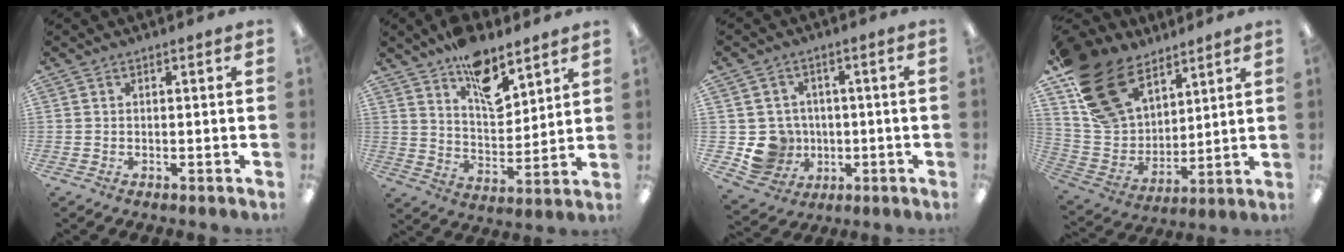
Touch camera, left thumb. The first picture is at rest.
{"total": 12.5, "force": [8.7, 5.5, 7.0], "torque": [-0.095, -0.055, 0.154]}
{"total": 8.7, "force": [-1.1, 8.4, 1.9], "torque": [-0.072, 0.009, -0.008]}
{"total": 20.0, "force": [13.1, 11.9, 9.4], "torque": [-0.204, -0.056, 0.253]}